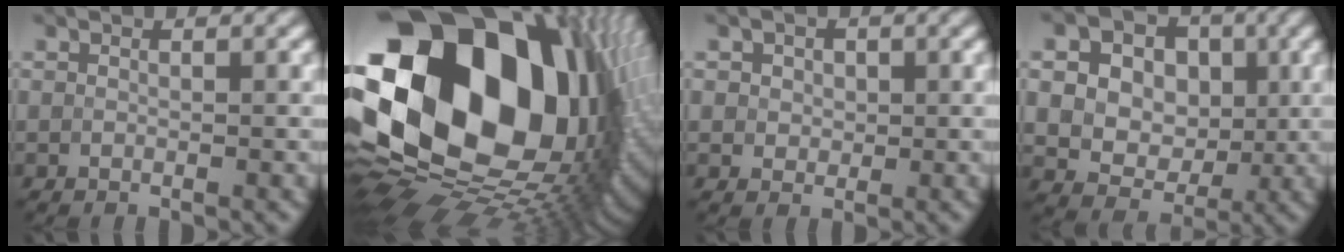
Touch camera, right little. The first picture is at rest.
{"total": 22.8, "force": [5.4, 15.2, 16.0], "torque": [-0.323, -0.021, 0.116]}
{"total": 1.8, "force": [0.5, 1.6, 0.6], "torque": [0.006, 0.005, 0.002]}
{"total": 10.0, "force": [2.2, 8.4, 5.0], "torque": [-0.099, 0.031, 0.033]}